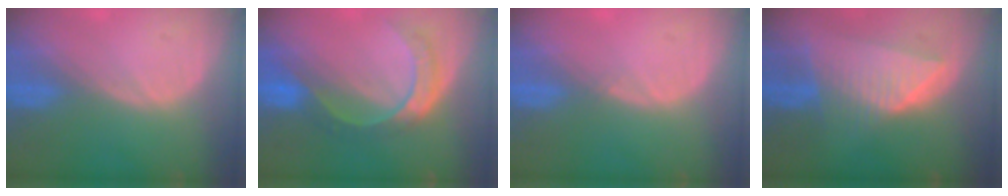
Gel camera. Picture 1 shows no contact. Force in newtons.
{"total": 8.3, "press": 7.0, "slide": 4.5}
{"total": 0.6, "press": 0.5, "slide": 0.4}
{"total": 8.4, "press": 7.6, "slide": 3.7}